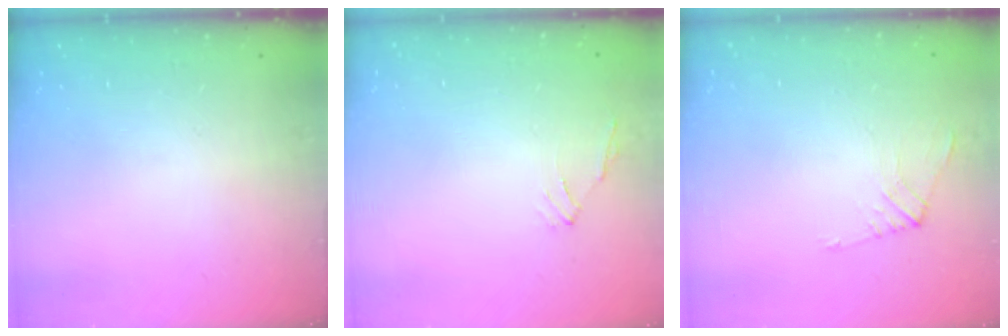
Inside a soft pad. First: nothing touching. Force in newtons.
{"total": 1.2, "press": 1.1, "slide": 0.6}
{"total": 2.9, "press": 2.9, "slide": 0.5}